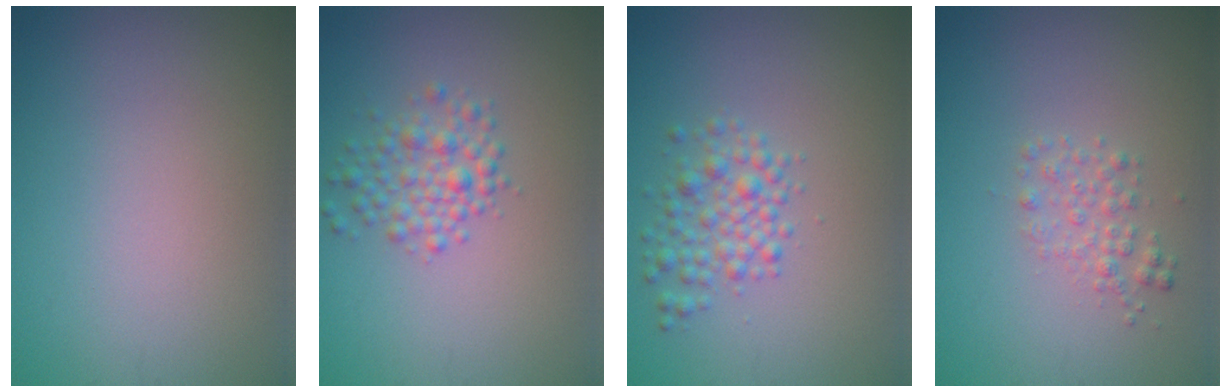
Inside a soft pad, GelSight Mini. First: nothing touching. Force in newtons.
{"total": 2.7, "press": 2.7, "slide": 0.1}
{"total": 2.8, "press": 2.8, "slide": 0.1}
{"total": 1.6, "press": 1.6, "slide": 0.0}